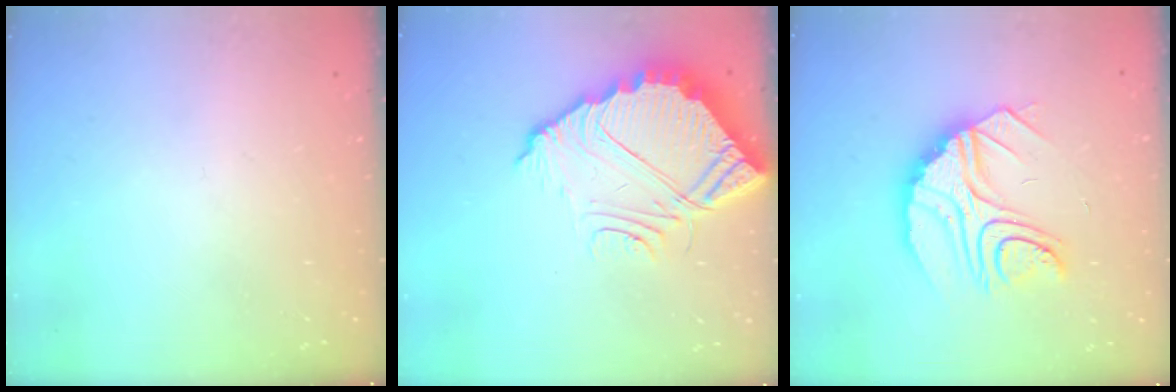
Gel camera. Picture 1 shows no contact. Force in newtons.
{"total": 10.6, "press": 10.6, "slide": 0.6}
{"total": 14.2, "press": 14.1, "slide": 1.2}